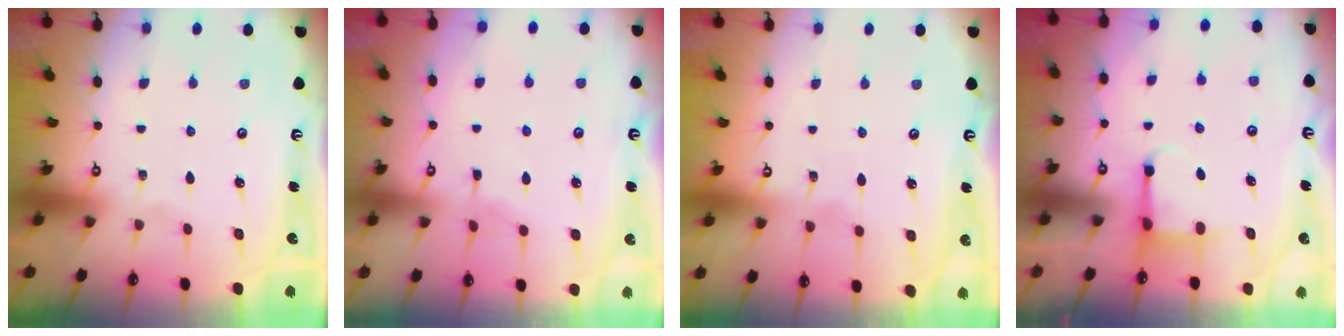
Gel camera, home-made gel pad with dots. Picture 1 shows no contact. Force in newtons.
{"total": 2.8, "press": 2.7, "slide": 0.3}
{"total": 5.0, "press": 4.9, "slide": 0.5}
{"total": 3.0, "press": 3.0, "slide": 0.8}